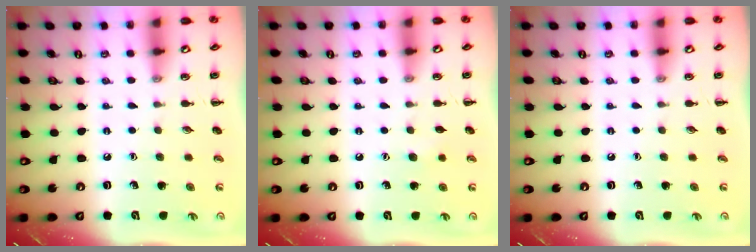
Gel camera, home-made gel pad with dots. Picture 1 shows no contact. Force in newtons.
{"total": 4.4, "press": 4.2, "slide": 1.1}
{"total": 0.0}